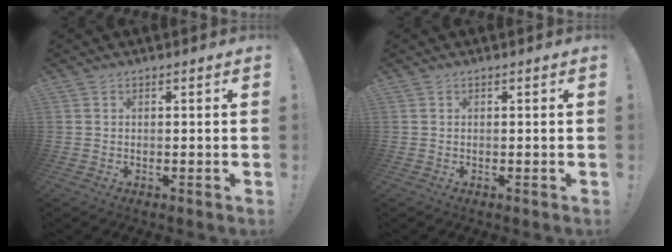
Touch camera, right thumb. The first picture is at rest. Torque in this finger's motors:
{"motor_torque": [0.06, 0.06, 0.03, -0.13, -0.03]}